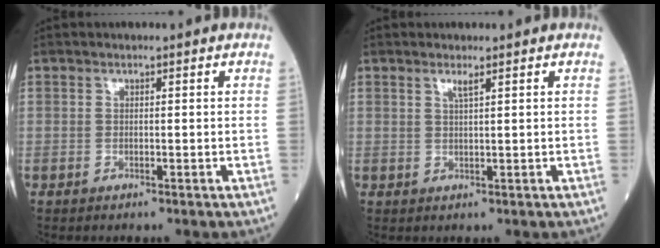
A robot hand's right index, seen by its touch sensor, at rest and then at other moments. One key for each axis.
{"total": 1.3, "fx": 0.9, "fy": -0.2, "fz": 1.0, "tx": -0.023, "ty": -0.003, "tz": 0.017}